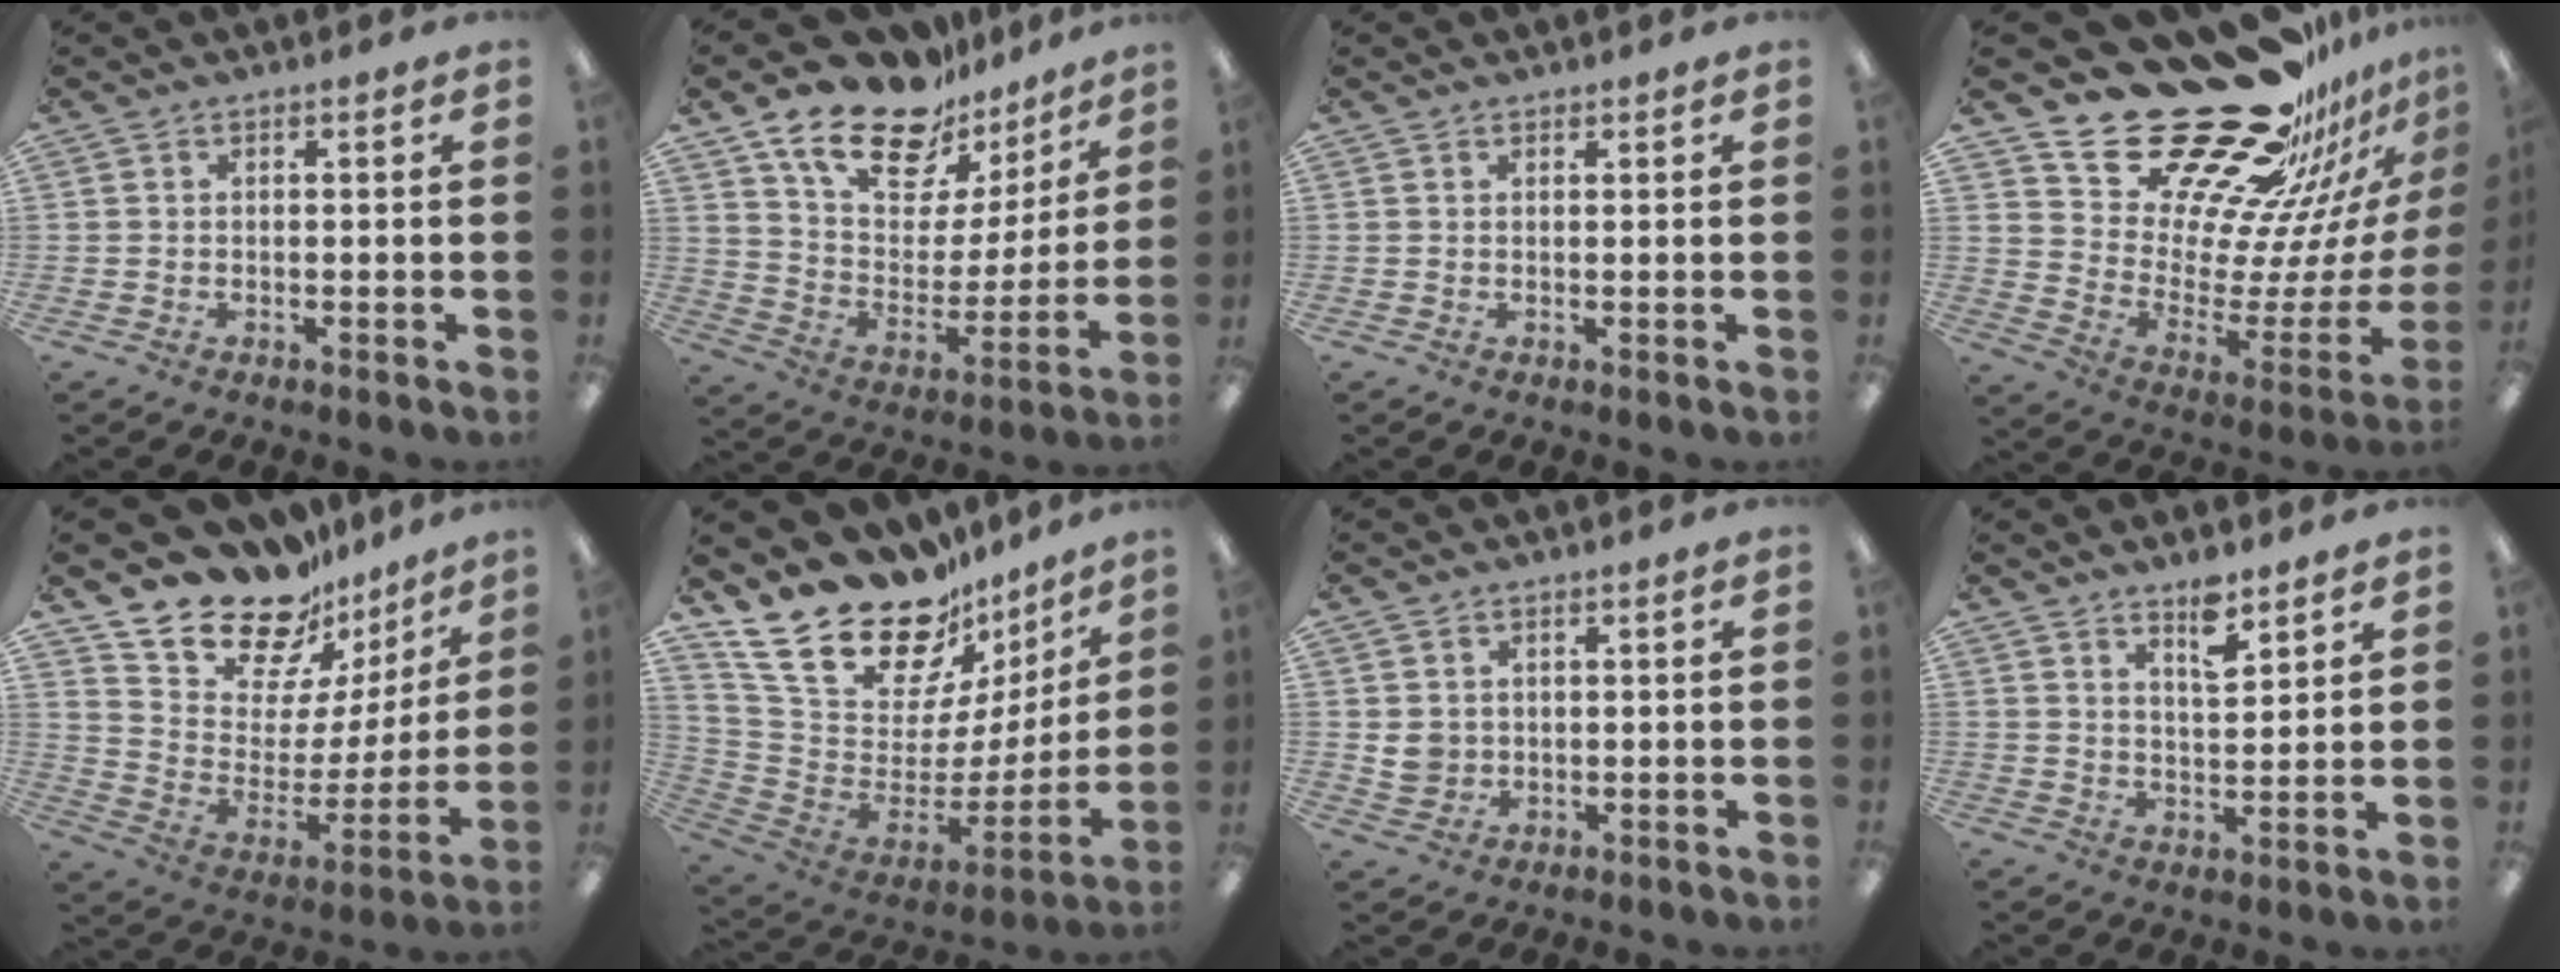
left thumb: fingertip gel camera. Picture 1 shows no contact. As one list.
[{"total": 19.3, "force": [14.6, 9.6, 8.1], "torque": [-0.152, -0.099, 0.259]}, {"total": 0.8, "force": [0.8, 0.2, 0.0], "torque": [0.000, 0.000, 0.015]}, {"total": 28.0, "force": [23.8, 10.9, 9.9], "torque": [-0.127, -0.193, 0.428]}, {"total": 19.3, "force": [16.6, 8.7, 4.6], "torque": [-0.090, -0.137, 0.301]}, {"total": 24.7, "force": [17.9, 12.1, 11.9], "torque": [-0.196, -0.132, 0.331]}, {"total": 4.2, "force": [1.5, 3.8, 1.0], "torque": [-0.018, 0.003, 0.030]}, {"total": 6.9, "force": [5.3, 2.4, 3.8], "torque": [-0.046, -0.034, 0.088]}]